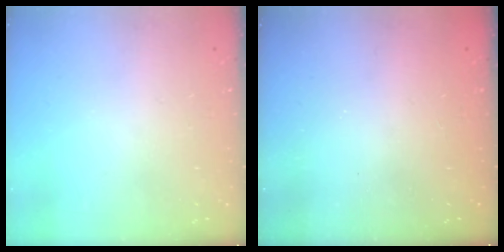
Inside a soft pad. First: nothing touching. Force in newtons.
{"total": 2.4, "press": 2.3, "slide": 0.8}